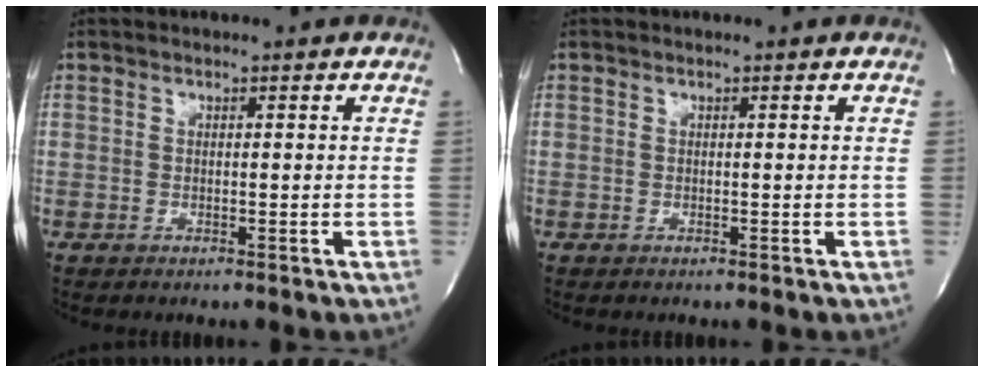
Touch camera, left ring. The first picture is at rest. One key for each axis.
{"total": 0.0}